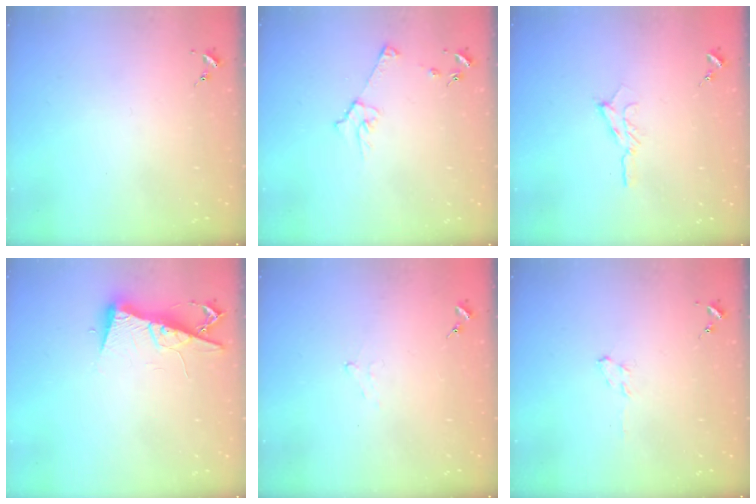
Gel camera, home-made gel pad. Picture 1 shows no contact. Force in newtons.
{"total": 5.1, "press": 5.1, "slide": 0.8}
{"total": 4.8, "press": 4.8, "slide": 0.5}
{"total": 9.1, "press": 9.1, "slide": 1.2}
{"total": 3.9, "press": 3.6, "slide": 1.4}
{"total": 3.8, "press": 3.7, "slide": 0.5}